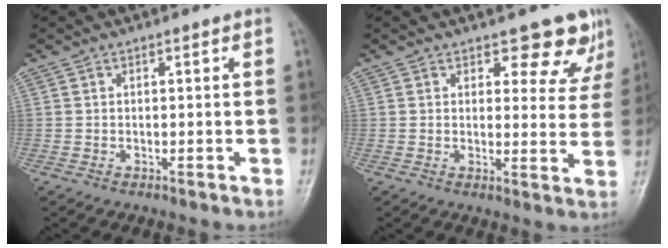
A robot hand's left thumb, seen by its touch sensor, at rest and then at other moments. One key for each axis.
{"total": 7.4, "fx": 5.9, "fy": 3.7, "fz": 2.7, "tx": 0.008, "ty": -0.037, "tz": 0.060}